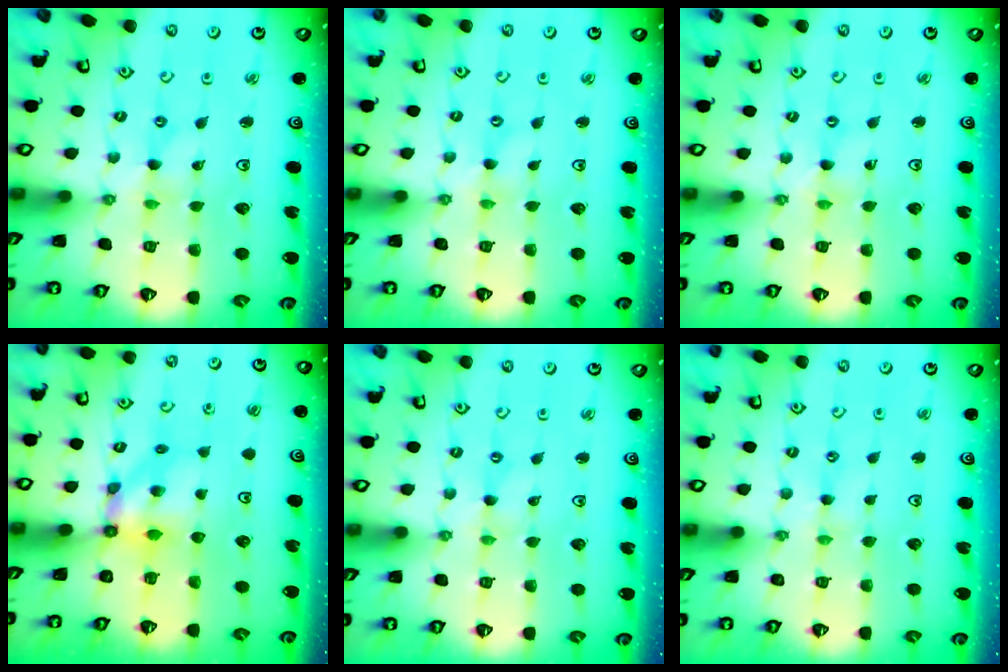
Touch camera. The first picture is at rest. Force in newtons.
{"total": 0.0}
{"total": 0.0}
{"total": 5.8, "press": 5.8, "slide": 0.2}
{"total": 0.0}
{"total": 0.8, "press": 0.8, "slide": 0.3}